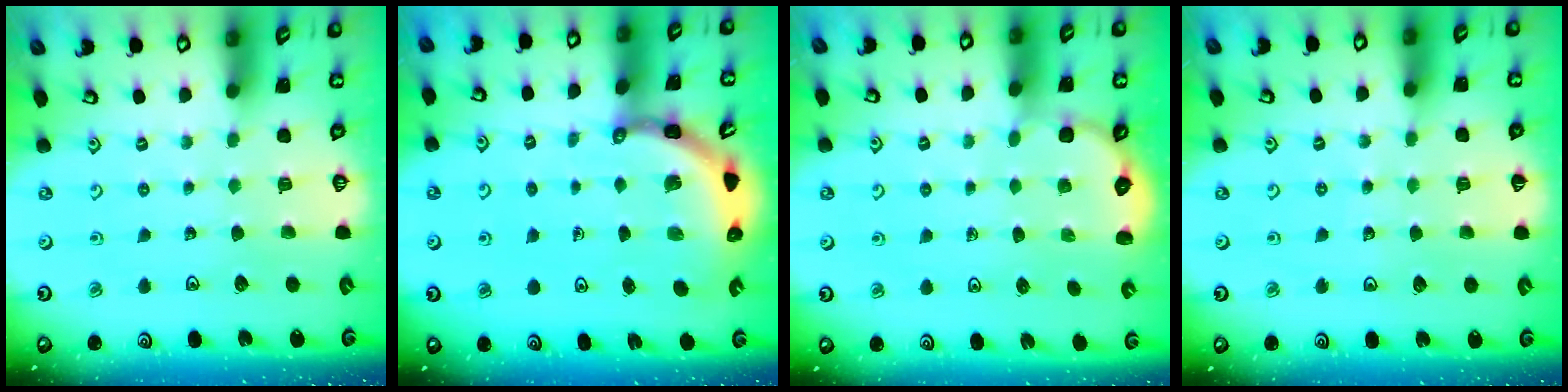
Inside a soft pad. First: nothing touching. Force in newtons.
{"total": 4.3, "press": 4.3, "slide": 0.4}
{"total": 2.6, "press": 2.5, "slide": 0.5}
{"total": 3.5, "press": 3.4, "slide": 0.8}